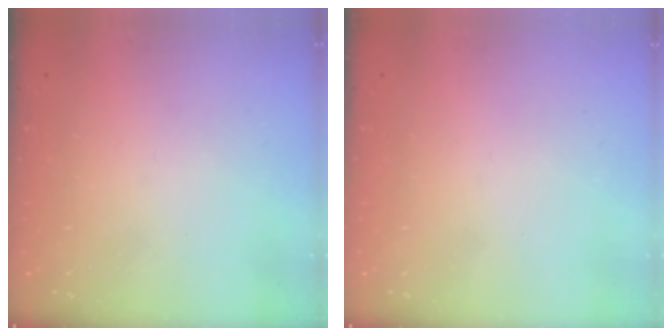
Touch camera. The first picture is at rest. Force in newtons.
{"total": 1.8, "press": 1.7, "slide": 0.1}